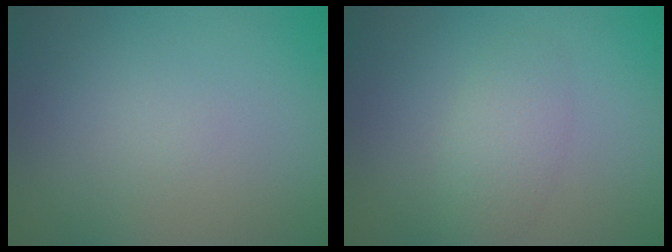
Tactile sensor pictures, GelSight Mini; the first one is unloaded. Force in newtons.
{"total": 2.1, "press": 2.1, "slide": 0.1}